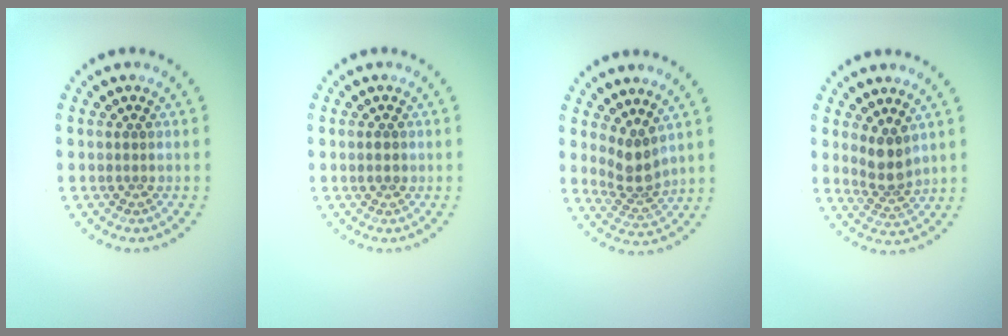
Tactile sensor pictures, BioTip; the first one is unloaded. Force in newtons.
{"total": 1.2, "press": 1.2, "slide": 0.0}
{"total": 2.8, "press": 2.1, "slide": 1.9}
{"total": 2.8, "press": 2.3, "slide": 1.7}